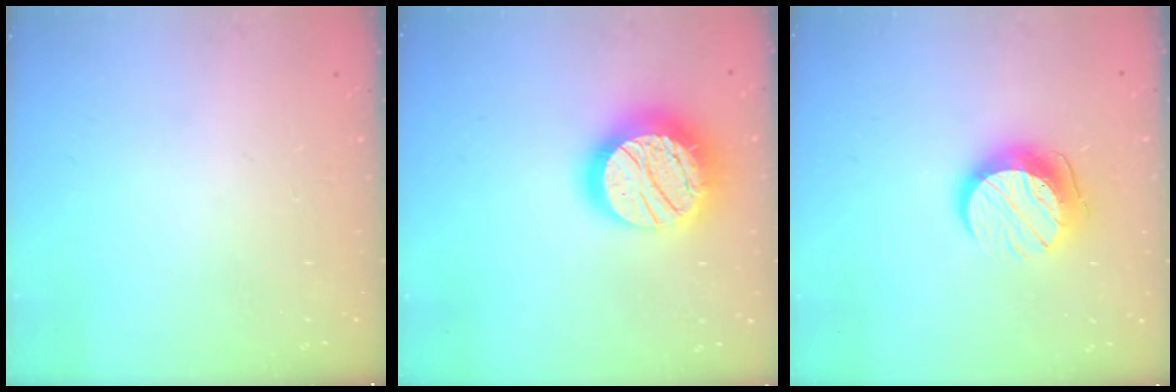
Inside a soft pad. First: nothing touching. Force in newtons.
{"total": 22.5, "press": 22.4, "slide": 1.5}
{"total": 10.9, "press": 10.9, "slide": 0.1}